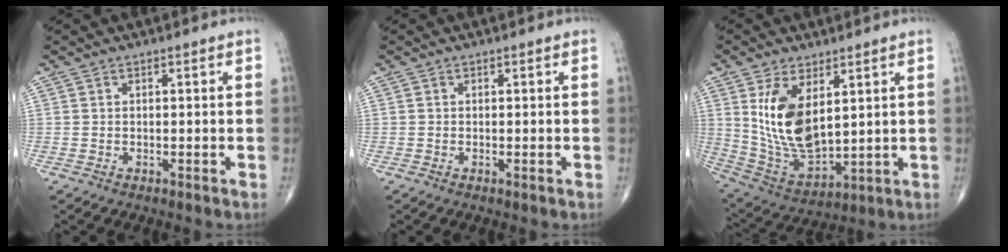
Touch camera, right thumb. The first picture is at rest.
{"total": 0.0}
{"total": 14.3, "force": [4.0, 7.3, 11.6], "torque": [-0.207, -0.022, 0.100]}